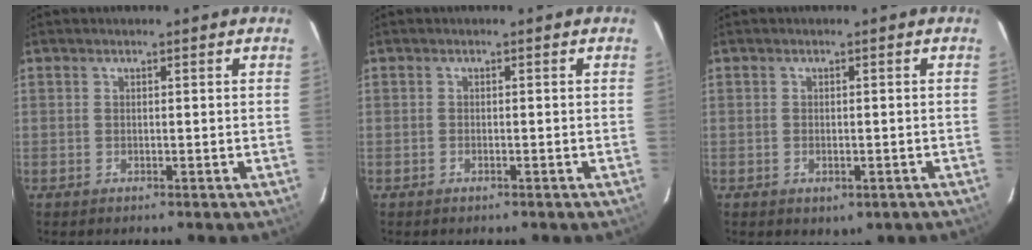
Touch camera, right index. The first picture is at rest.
{"total": 0.7, "force": [-0.5, 0.4, 0.3], "torque": [-0.006, 0.002, -0.008]}
{"total": 3.1, "force": [-1.3, 2.1, 2.0], "torque": [-0.034, -0.006, -0.009]}